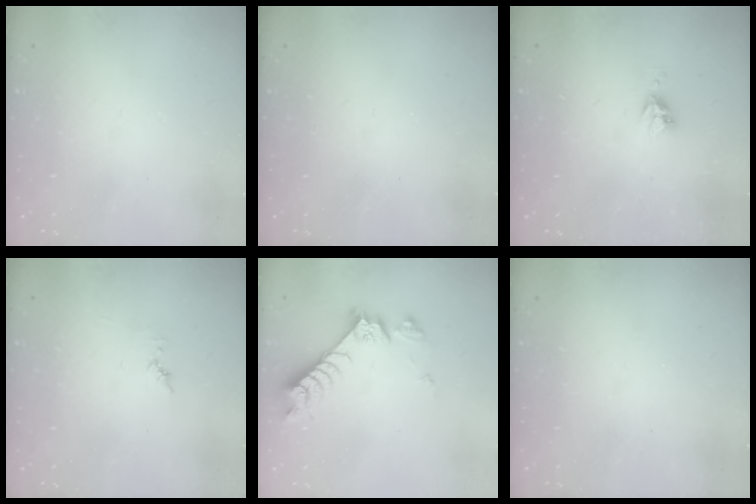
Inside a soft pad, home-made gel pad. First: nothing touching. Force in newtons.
{"total": 0.0}
{"total": 5.2, "press": 5.2, "slide": 0.6}
{"total": 4.4, "press": 4.4, "slide": 0.4}
{"total": 7.4, "press": 7.3, "slide": 1.1}
{"total": 0.0}